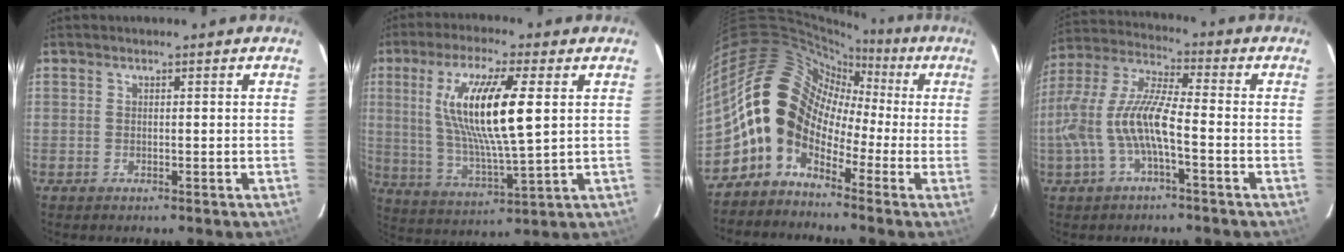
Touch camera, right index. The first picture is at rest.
{"total": 15.9, "force": [3.6, 2.6, 15.3], "torque": [-0.293, -0.005, 0.074]}
{"total": 13.7, "force": [-3.6, 11.2, 7.1], "torque": [-0.126, 0.031, -0.092]}
{"total": 13.1, "force": [-3.6, 3.2, 12.2], "torque": [-0.255, 0.001, -0.065]}